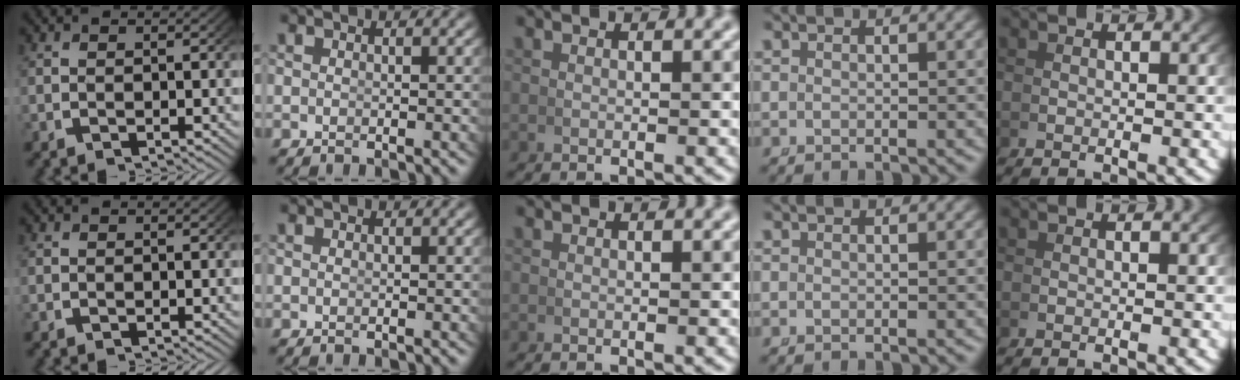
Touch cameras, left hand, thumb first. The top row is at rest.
{}